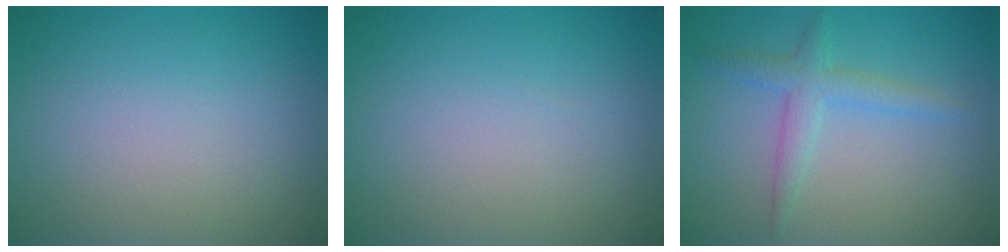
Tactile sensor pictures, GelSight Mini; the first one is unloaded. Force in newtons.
{"total": 0.0}
{"total": 2.5, "press": 2.5, "slide": 0.1}